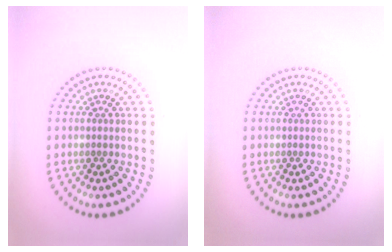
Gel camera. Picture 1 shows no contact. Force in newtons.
{"total": 0.0}